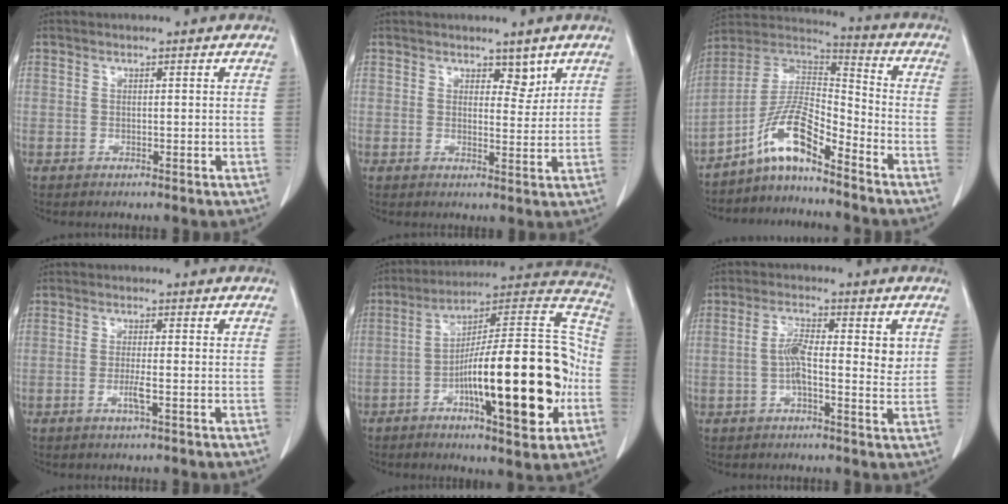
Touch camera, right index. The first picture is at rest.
{"total": 2.9, "force": [2.0, 1.5, 1.4], "torque": [-0.011, -0.006, 0.031]}
{"total": 10.3, "force": [-7.3, 1.9, 7.0], "torque": [-0.142, 0.028, -0.136]}
{"total": 1.2, "force": [-0.5, -0.1, 1.1], "torque": [-0.024, -0.003, -0.009]}
{"total": 23.9, "force": [-6.4, 4.0, 22.7], "torque": [-0.317, 0.015, -0.093]}
{"total": 7.2, "force": [0.6, 2.2, 6.8], "torque": [-0.121, 0.007, 0.003]}